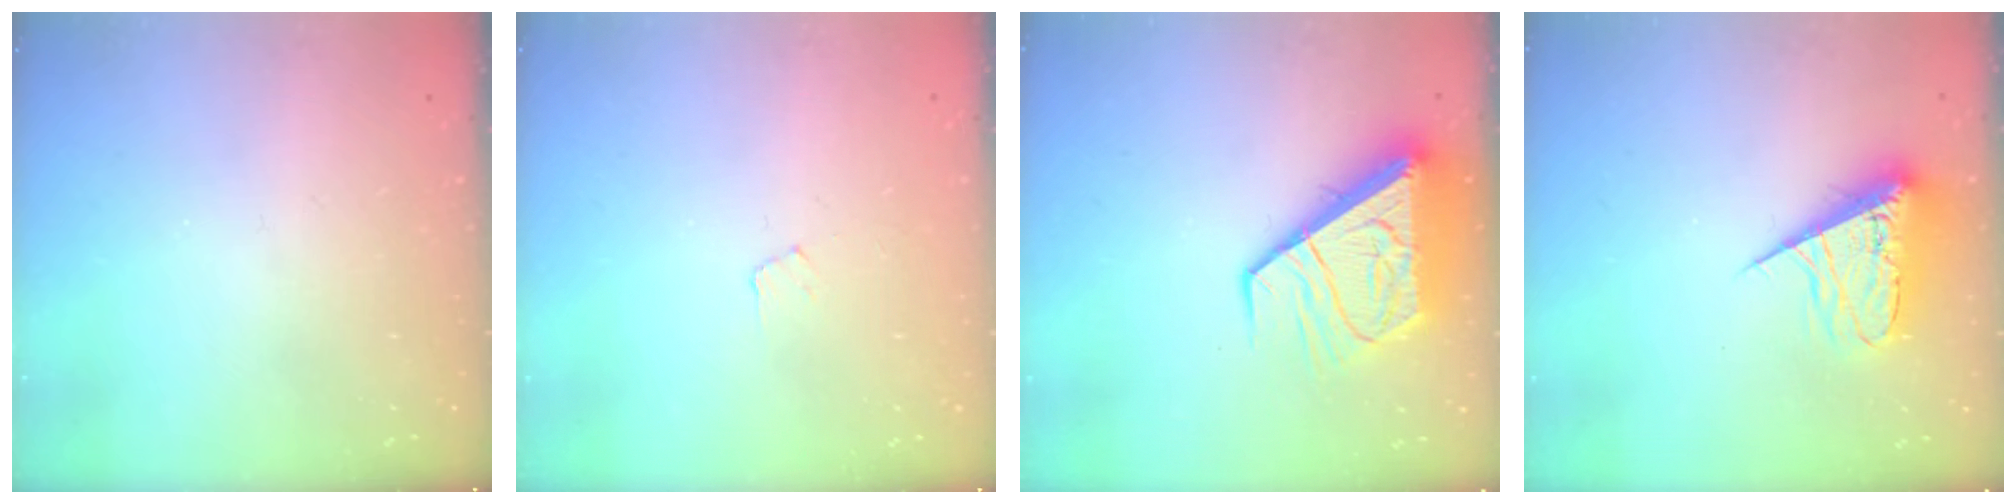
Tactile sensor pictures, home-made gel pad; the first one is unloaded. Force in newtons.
{"total": 3.6, "press": 3.6, "slide": 0.4}
{"total": 12.1, "press": 12.0, "slide": 1.2}
{"total": 8.8, "press": 8.7, "slide": 0.8}